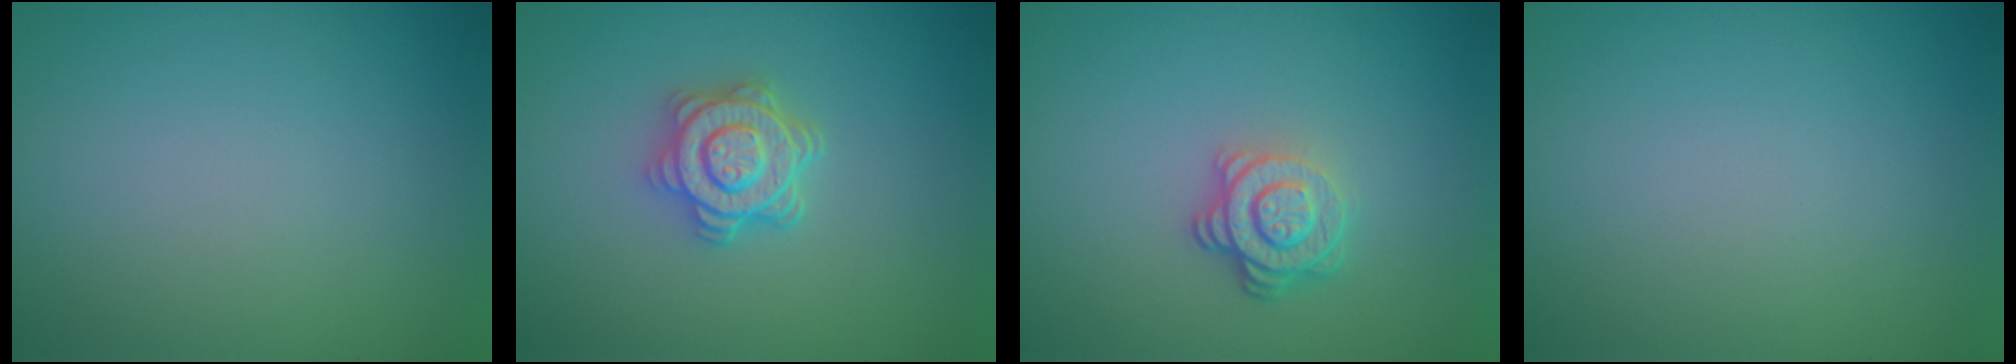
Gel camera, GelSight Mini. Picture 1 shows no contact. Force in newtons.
{"total": 3.9, "press": 3.4, "slide": 1.9}
{"total": 3.5, "press": 2.8, "slide": 2.2}
{"total": 0.0}